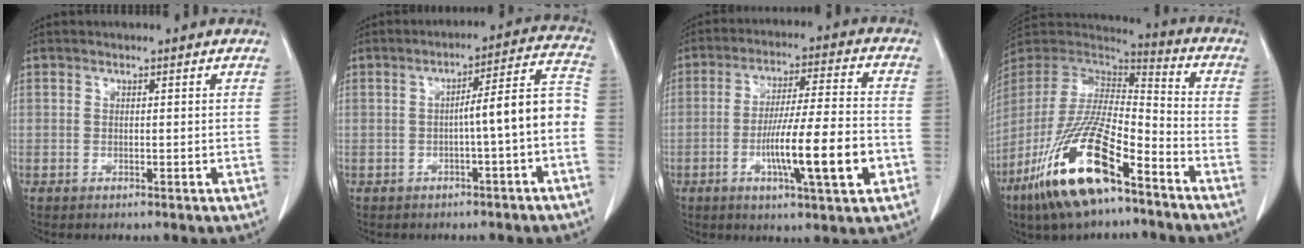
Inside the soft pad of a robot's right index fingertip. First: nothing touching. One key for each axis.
{"total": 8.4, "fx": -2.0, "fy": -0.1, "fz": 8.2, "tx": -0.107, "ty": 0.032, "tz": -0.028}
{"total": 13.4, "fx": -4.2, "fy": 0.9, "fz": 12.7, "tx": -0.217, "ty": -0.003, "tz": -0.068}
{"total": 20.1, "fx": -12.1, "fy": 4.6, "fz": 15.4, "tx": -0.320, "ty": -0.034, "tz": -0.224}